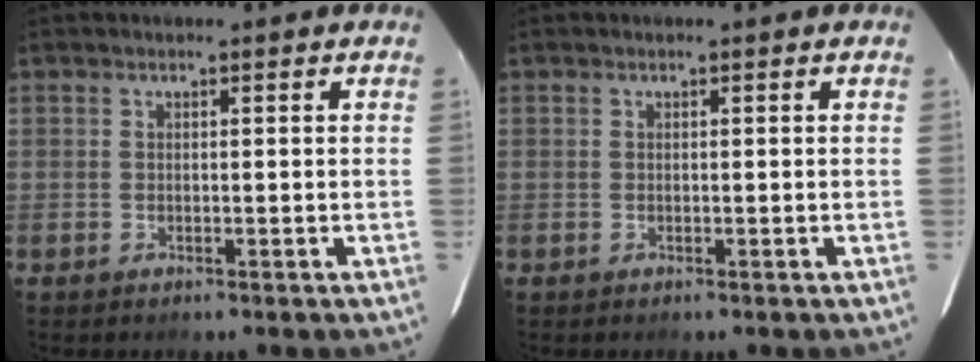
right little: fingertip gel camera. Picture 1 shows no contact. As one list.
[{"total": 0.0}]